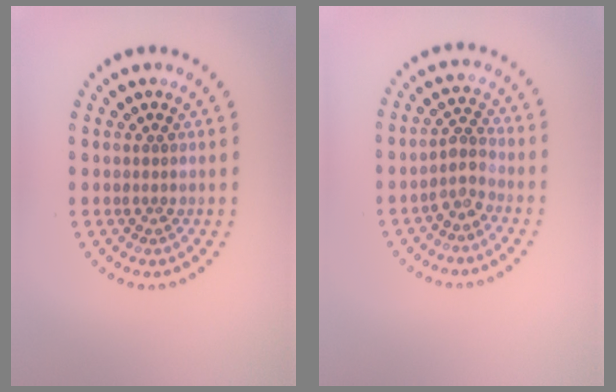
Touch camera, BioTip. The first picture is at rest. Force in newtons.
{"total": 2.2, "press": 1.8, "slide": 1.2}